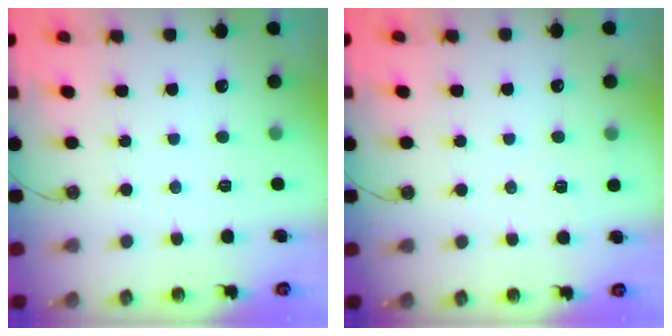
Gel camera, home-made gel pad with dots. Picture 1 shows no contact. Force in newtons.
{"total": 4.7, "press": 4.5, "slide": 1.4}